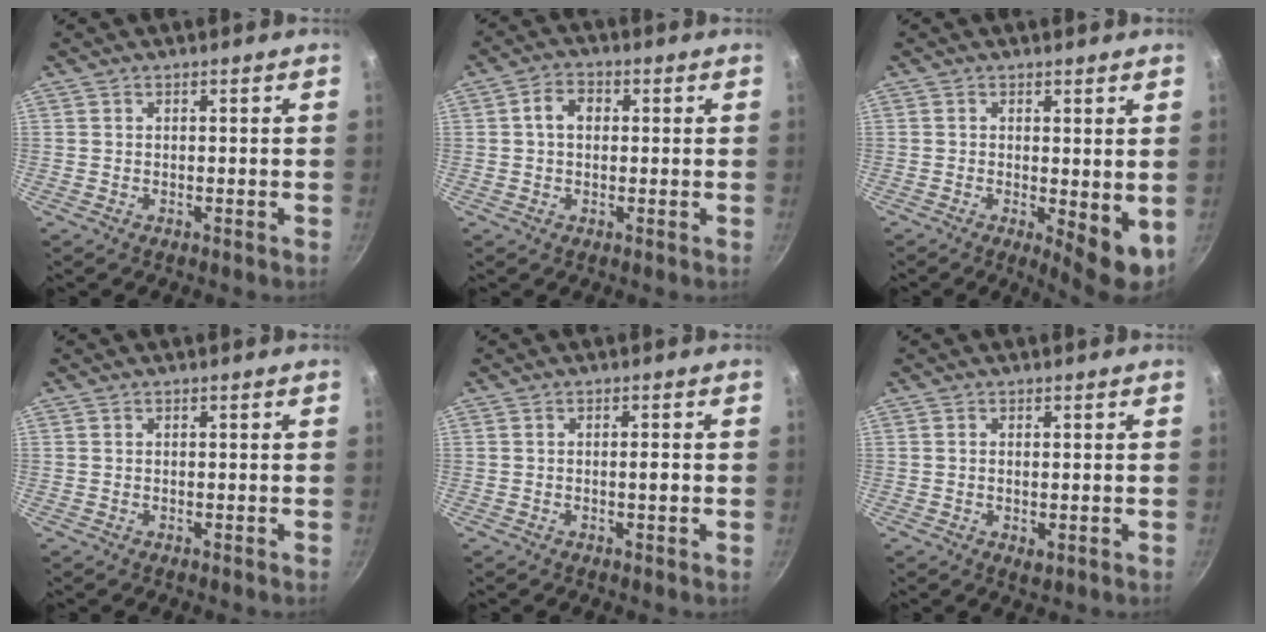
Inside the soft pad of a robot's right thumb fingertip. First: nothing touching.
{"total": 4.6, "force": [0.7, 3.4, 3.0], "torque": [-0.039, 0.010, 0.005]}
{"total": 6.9, "force": [-0.4, 2.6, 6.4], "torque": [-0.080, -0.010, 0.000]}
{"total": 0.0}
{"total": 1.7, "force": [-0.2, 0.5, 1.7], "torque": [-0.025, 0.002, -0.004]}
{"total": 2.0, "force": [-0.1, 1.0, 1.7], "torque": [-0.027, -0.006, 0.000]}